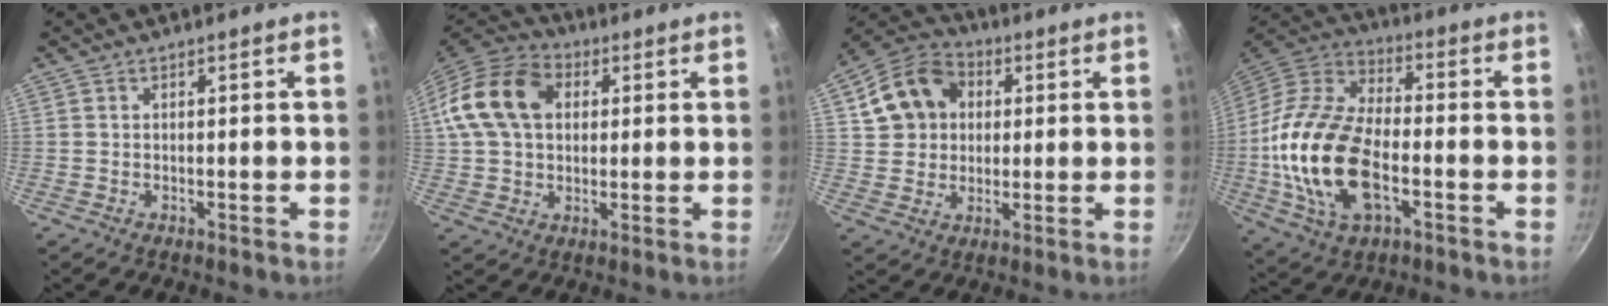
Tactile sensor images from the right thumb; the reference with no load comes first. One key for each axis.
{"total": 16.2, "fx": 3.6, "fy": 11.8, "fz": 10.5, "tx": -0.183, "ty": 0.023, "tz": 0.050}
{"total": 13.0, "fx": 3.2, "fy": 10.7, "fz": 6.6, "tx": -0.095, "ty": 0.017, "tz": 0.045}
{"total": 22.4, "fx": -4.5, "fy": 12.4, "fz": 18.2, "tx": -0.350, "ty": 0.028, "tz": -0.091}